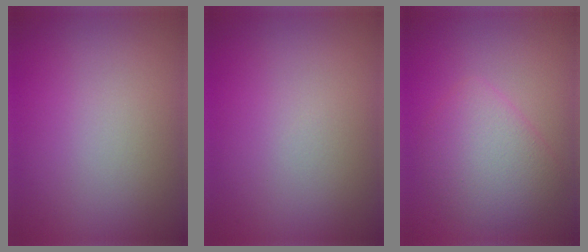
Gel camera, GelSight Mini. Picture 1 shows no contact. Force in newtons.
{"total": 0.0}
{"total": 4.0, "press": 4.0, "slide": 0.1}